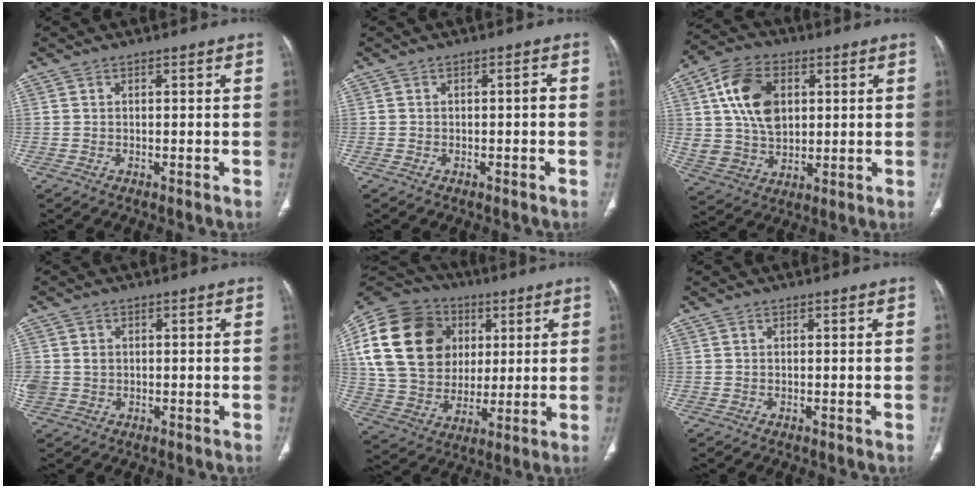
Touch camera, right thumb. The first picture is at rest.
{"total": 1.1, "force": [-0.4, 0.5, 1.0], "torque": [-0.013, 0.009, -0.008]}
{"total": 14.7, "force": [3.9, 10.2, 9.8], "torque": [-0.155, -0.003, 0.074]}
{"total": 4.2, "force": [0.1, 3.6, 2.2], "torque": [-0.057, 0.008, 0.012]}
{"total": 24.4, "force": [6.5, 18.9, 14.0], "torque": [-0.262, 0.021, 0.123]}
{"total": 0.0}